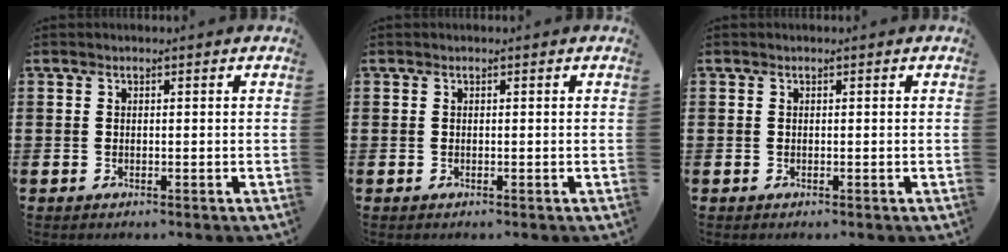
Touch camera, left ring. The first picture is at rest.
{"total": 0.0}
{"total": 0.0}